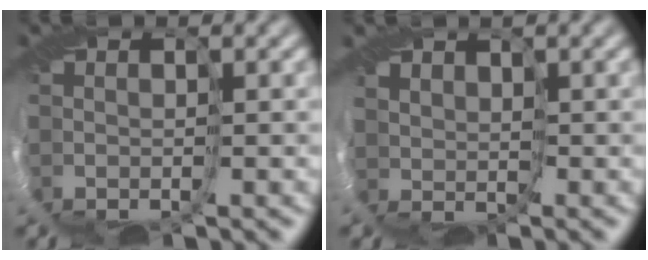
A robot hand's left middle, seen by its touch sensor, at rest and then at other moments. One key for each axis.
{"total": 1.3, "fx": 1.1, "fy": 0.6, "fz": -0.3, "tx": 0.003, "ty": -0.002, "tz": 0.017}